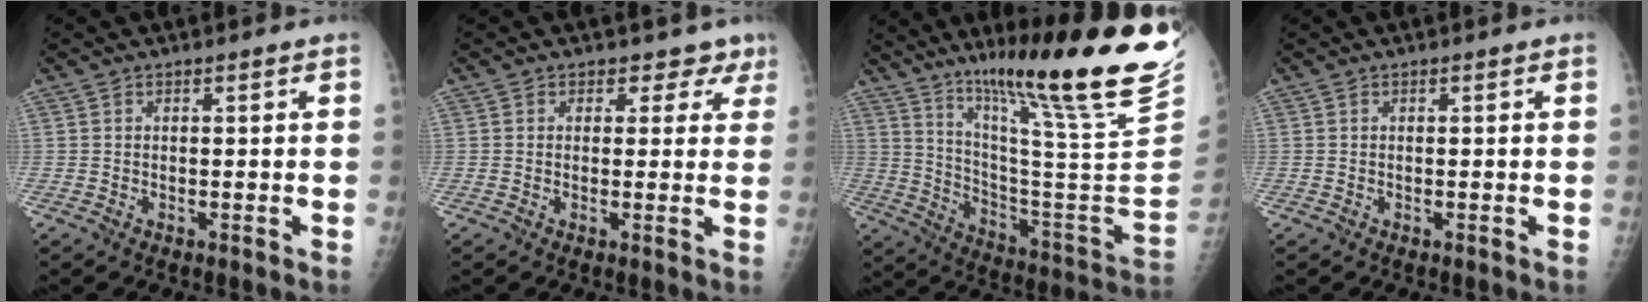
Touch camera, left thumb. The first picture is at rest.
{"total": 3.7, "force": [2.5, 2.6, -0.1], "torque": [0.032, -0.014, 0.012]}
{"total": 31.0, "force": [21.7, 1.9, 22.0], "torque": [-0.311, -0.129, 0.328]}
{"total": 0.0}